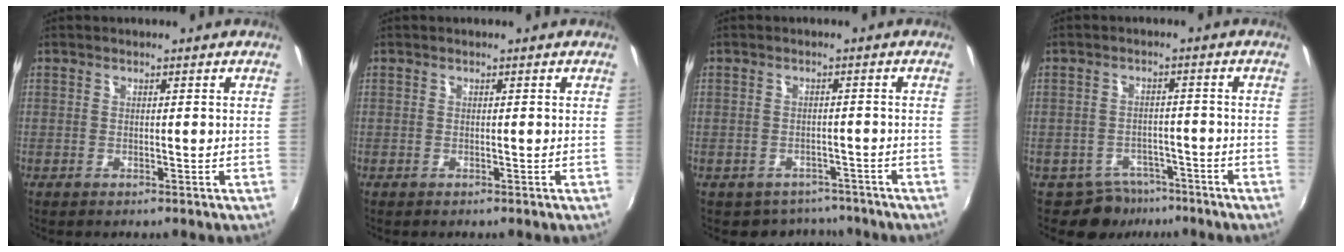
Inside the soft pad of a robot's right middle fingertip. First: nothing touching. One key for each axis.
{"total": 0.0}
{"total": 5.7, "fx": -4.6, "fy": 3.3, "fz": 0.8, "tx": -0.022, "ty": 0.006, "tz": -0.057}
{"total": 5.3, "fx": -4.1, "fy": 3.4, "fz": 0.3, "tx": -0.010, "ty": 0.016, "tz": -0.057}